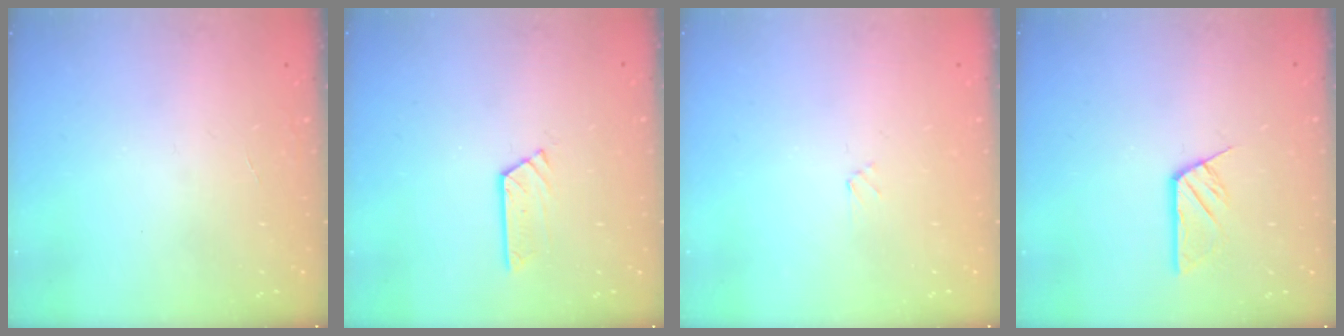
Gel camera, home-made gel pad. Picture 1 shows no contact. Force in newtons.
{"total": 4.8, "press": 4.8, "slide": 0.4}
{"total": 1.9, "press": 1.9, "slide": 0.2}
{"total": 4.8, "press": 4.8, "slide": 0.3}